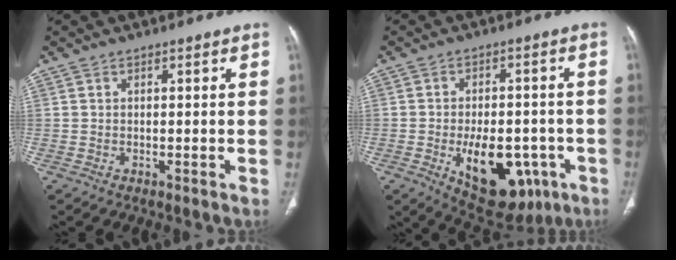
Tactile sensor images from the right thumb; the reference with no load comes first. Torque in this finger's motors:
{"motor_torque": [2.60, 0.93, 1.13, -0.88, 0.42]}